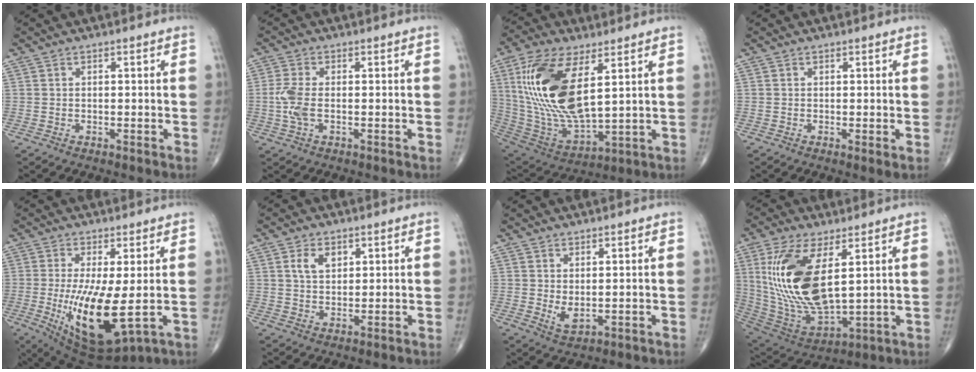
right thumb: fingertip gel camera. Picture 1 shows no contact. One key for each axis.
{"total": 4.6, "fx": -0.6, "fy": 2.1, "fz": 4.0, "tx": -0.105, "ty": 0.002, "tz": -0.016}
{"total": 21.8, "fx": 6.0, "fy": 9.5, "fz": 18.7, "tx": -0.381, "ty": -0.029, "tz": 0.121}
{"total": 1.0, "fx": 0.0, "fy": 0.2, "fz": 1.0, "tx": -0.020, "ty": -0.005, "tz": -0.001}
{"total": 14.2, "fx": -1.8, "fy": 4.3, "fz": 13.4, "tx": -0.253, "ty": -0.031, "tz": -0.012}
{"total": 4.6, "fx": 1.9, "fy": 3.0, "fz": 2.9, "tx": -0.043, "ty": -0.006, "tz": 0.036}
{"total": 3.1, "fx": 0.3, "fy": 1.6, "fz": 2.7, "tx": -0.044, "ty": -0.011, "tz": 0.015}
{"total": 20.7, "fx": 5.0, "fy": 9.1, "fz": 17.9, "tx": -0.361, "ty": -0.029, "tz": 0.109}